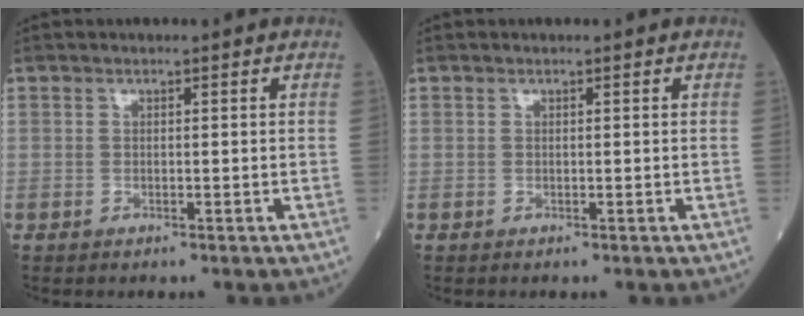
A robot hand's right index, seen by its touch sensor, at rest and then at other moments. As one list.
[{"total": 0.0}]